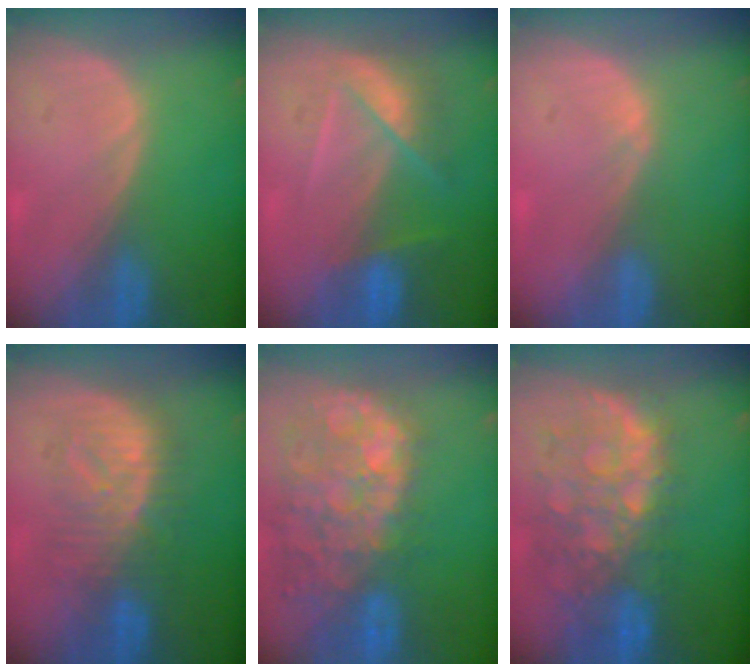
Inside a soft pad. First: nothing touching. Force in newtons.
{"total": 7.3, "press": 6.5, "slide": 3.4}
{"total": 0.7, "press": 0.7, "slide": 0.3}
{"total": 8.3, "press": 8.2, "slide": 0.8}
{"total": 14.3, "press": 11.7, "slide": 8.2}
{"total": 11.2, "press": 9.7, "slide": 5.5}